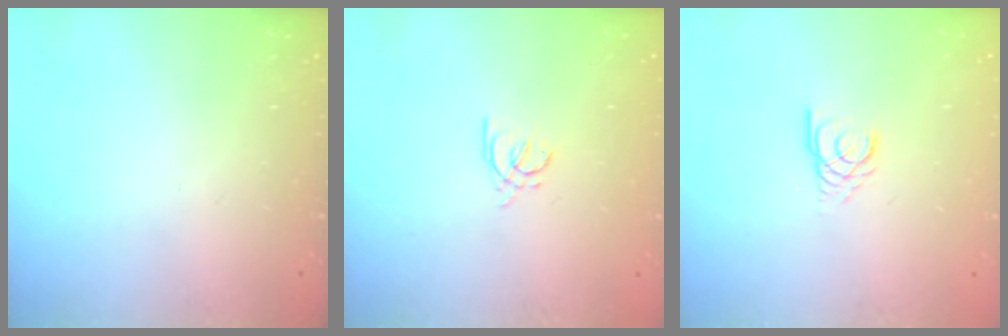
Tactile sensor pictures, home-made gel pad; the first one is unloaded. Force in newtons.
{"total": 2.8, "press": 2.7, "slide": 0.8}
{"total": 3.0, "press": 3.0, "slide": 0.3}